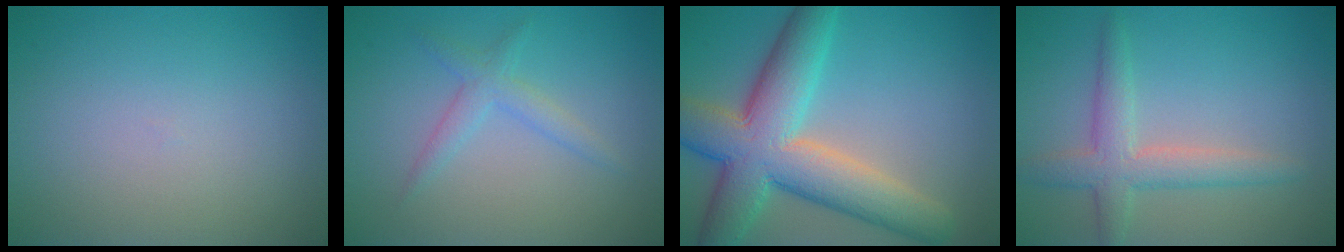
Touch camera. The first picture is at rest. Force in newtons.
{"total": 2.0, "press": 2.0, "slide": 0.2}
{"total": 10.4, "press": 10.4, "slide": 0.3}
{"total": 3.7, "press": 3.7, "slide": 0.2}